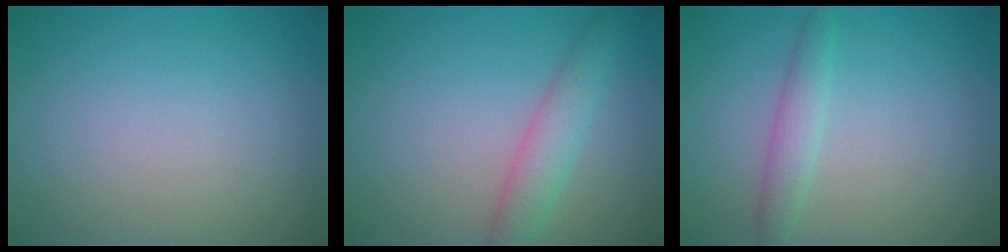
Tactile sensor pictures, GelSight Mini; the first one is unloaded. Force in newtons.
{"total": 2.8, "press": 2.8, "slide": 0.0}
{"total": 2.1, "press": 2.1, "slide": 0.1}